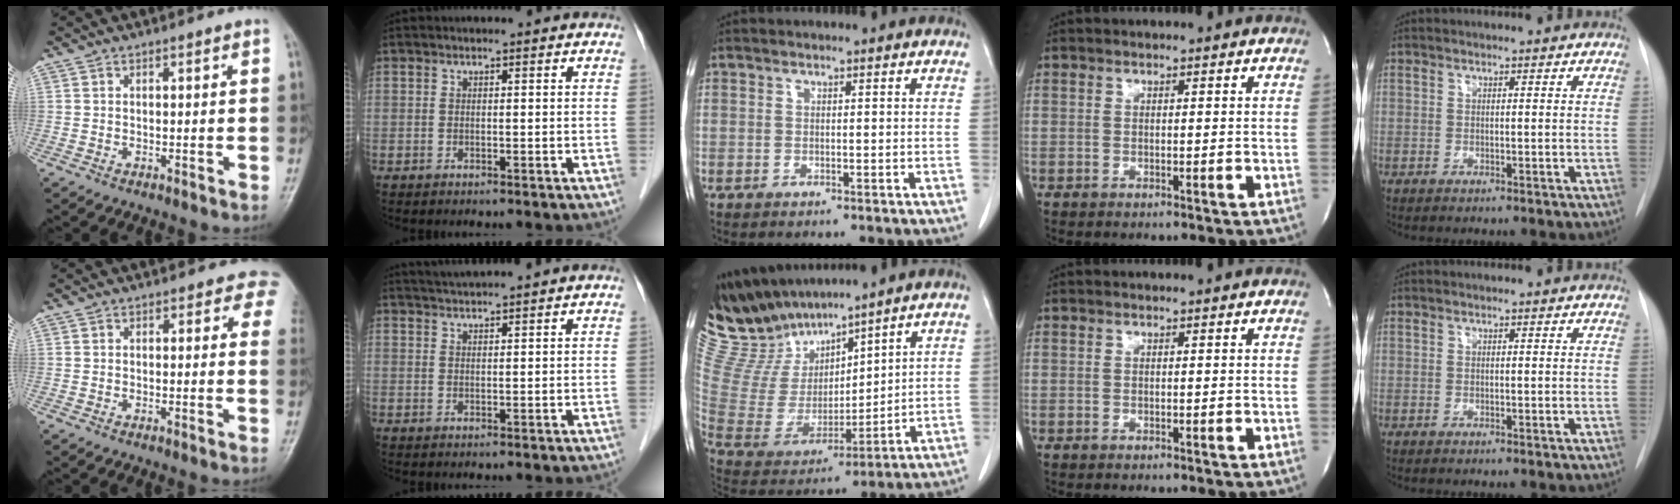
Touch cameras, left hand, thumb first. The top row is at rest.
{"thumb": {"total": 3.8, "force": [2.2, 2.3, 2.0], "torque": [0.012, -0.006, 0.005]}, "index": {"total": 3.5, "force": [3.2, -0.9, 1.1], "torque": [-0.015, 0.021, 0.060]}, "middle": {"total": 14.6, "force": [13.5, 3.7, 4.2], "torque": [-0.103, 0.007, 0.278]}}